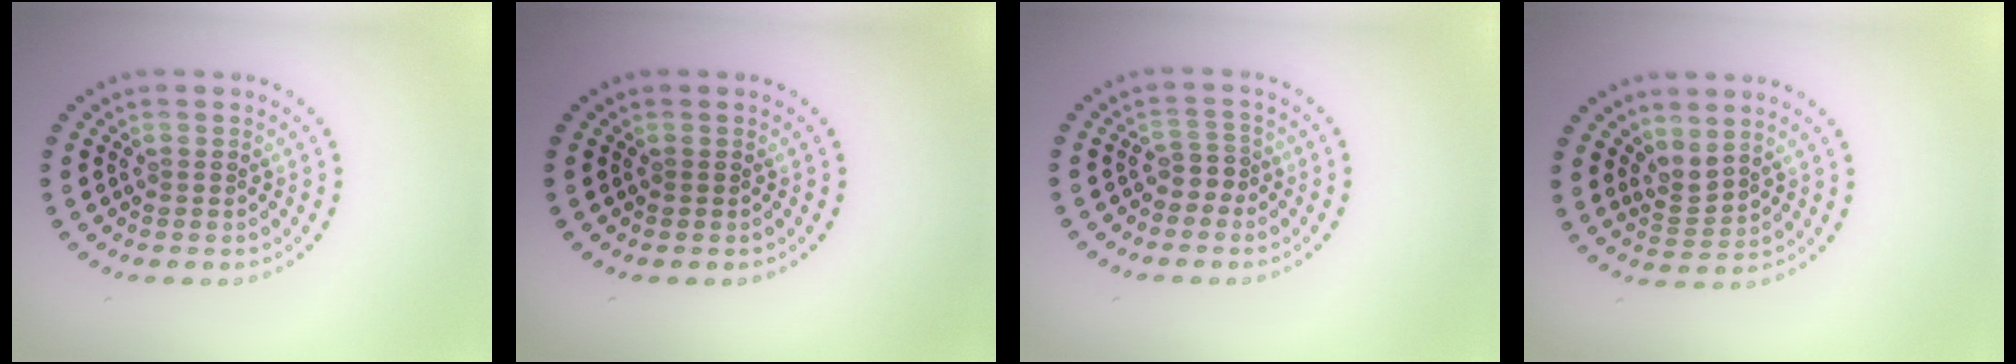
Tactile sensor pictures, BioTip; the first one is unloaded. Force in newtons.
{"total": 0.0}
{"total": 1.6, "press": 1.2, "slide": 1.1}
{"total": 2.0, "press": 1.3, "slide": 1.5}